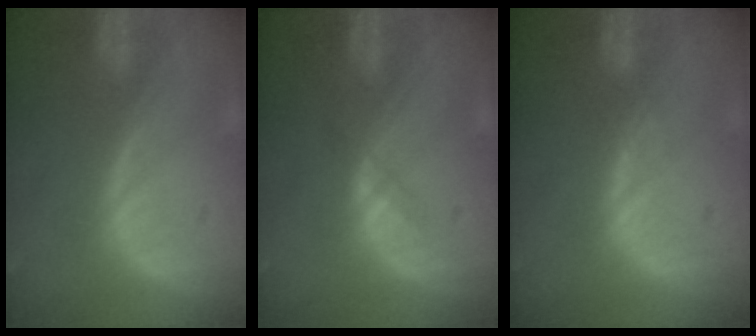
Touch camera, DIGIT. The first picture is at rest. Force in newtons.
{"total": 1.3, "press": 1.3, "slide": 0.2}
{"total": 1.4, "press": 1.4, "slide": 0.3}